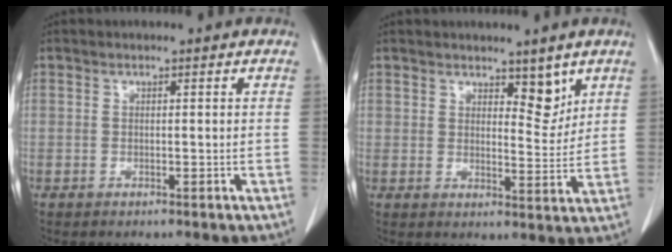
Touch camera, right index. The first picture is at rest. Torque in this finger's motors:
{"motor_torque": [0.04, 0.18, 0.00, 0.00]}